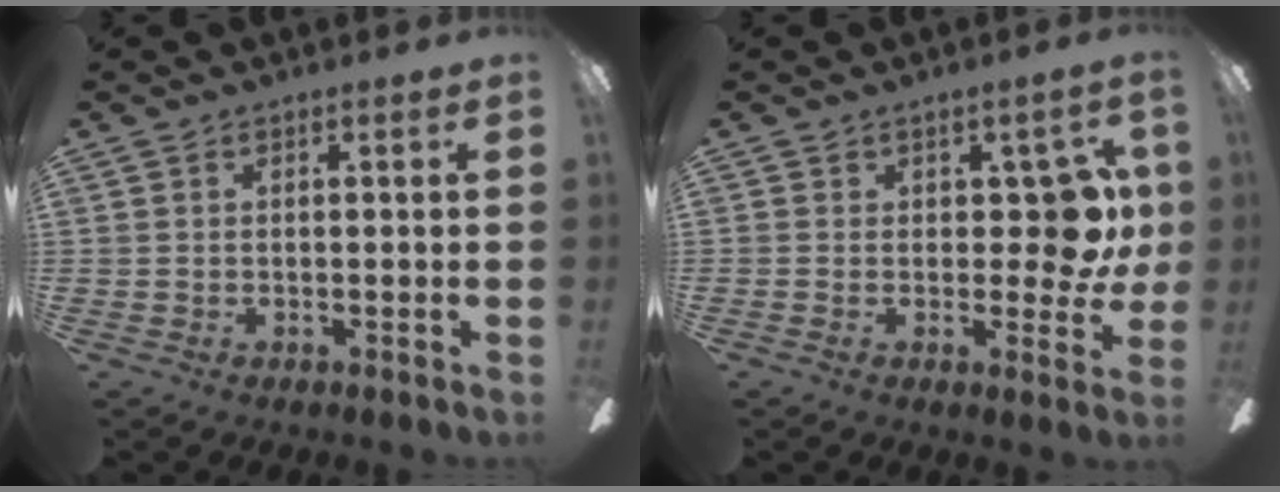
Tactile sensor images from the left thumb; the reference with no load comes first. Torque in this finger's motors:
{"motor_torque": [0.02, 0.01, -0.10, -0.13, 0.01]}